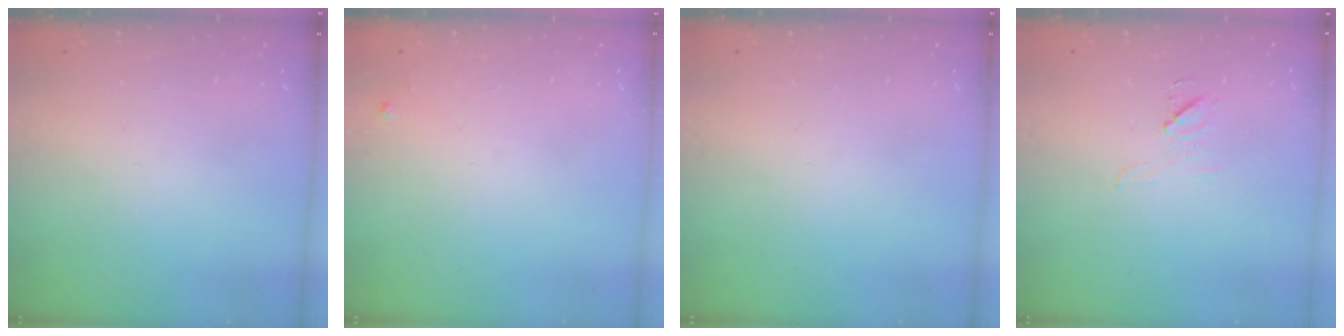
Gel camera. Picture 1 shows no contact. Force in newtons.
{"total": 2.4, "press": 2.4, "slide": 0.4}
{"total": 0.0}
{"total": 5.9, "press": 5.9, "slide": 0.9}